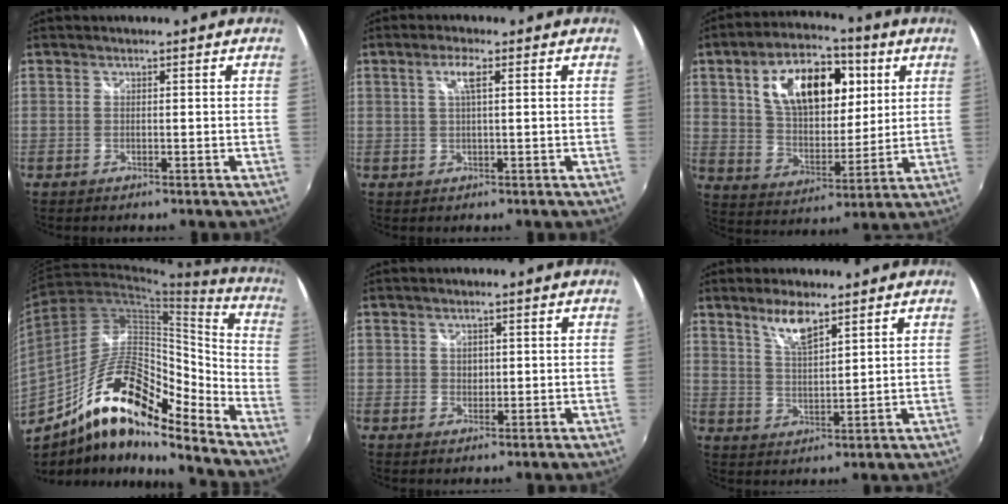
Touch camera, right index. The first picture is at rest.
{"total": 3.1, "force": [1.0, 0.2, 2.9], "torque": [-0.055, 0.005, 0.018]}
{"total": 18.7, "force": [6.5, 10.3, 14.2], "torque": [-0.251, 0.024, 0.114]}
{"total": 18.7, "force": [-11.8, 6.0, 13.2], "torque": [-0.238, 0.011, -0.221]}
{"total": 1.9, "force": [0.4, 1.8, 0.8], "torque": [-0.009, 0.002, 0.006]}
{"total": 6.0, "force": [4.3, 1.4, 3.9], "torque": [-0.073, 0.000, 0.085]}